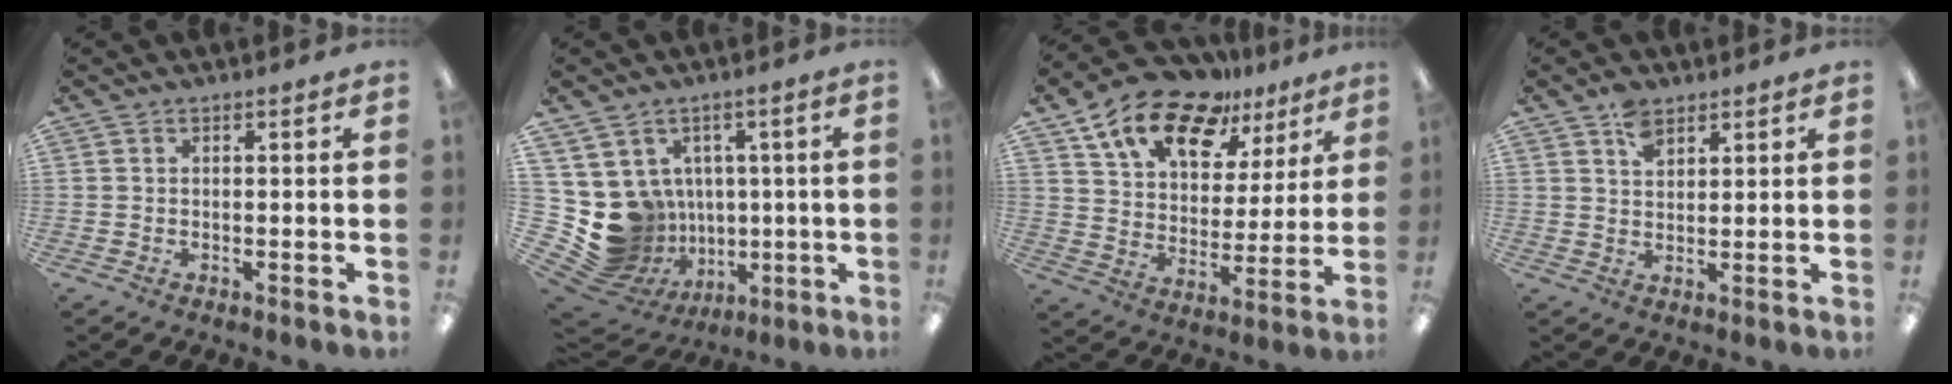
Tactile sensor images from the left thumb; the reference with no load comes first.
{"total": 11.9, "force": [-0.8, 11.4, 3.2], "torque": [-0.099, -0.025, 0.014]}
{"total": 16.9, "force": [11.8, 8.7, 8.4], "torque": [-0.148, -0.066, 0.211]}
{"total": 4.5, "force": [3.0, 2.6, 2.1], "torque": [-0.032, -0.009, 0.055]}